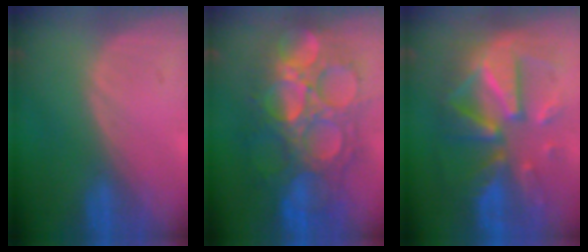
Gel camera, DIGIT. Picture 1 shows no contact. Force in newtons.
{"total": 13.0, "press": 13.0, "slide": 1.5}
{"total": 12.3, "press": 12.3, "slide": 1.2}